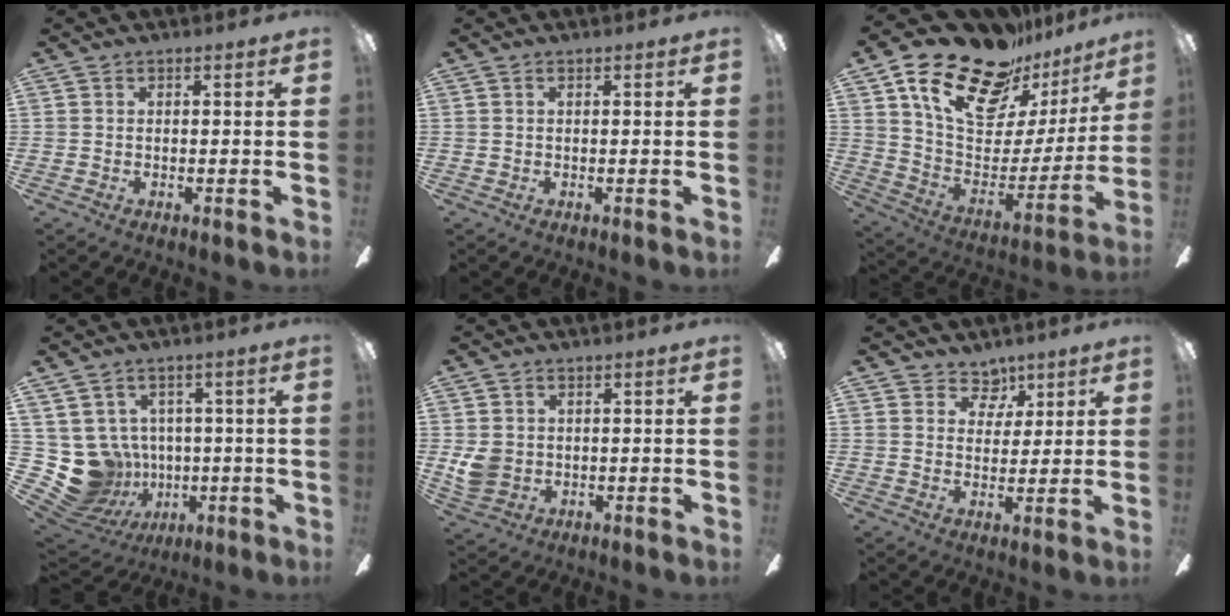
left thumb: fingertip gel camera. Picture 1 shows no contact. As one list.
[{"total": 0.0}, {"total": 24.5, "force": [17.1, 12.3, 12.6], "torque": [-0.203, -0.105, 0.305]}, {"total": 12.6, "force": [-1.1, 11.9, 4.3], "torque": [-0.134, -0.007, 0.002]}, {"total": 5.0, "force": [0.6, 4.4, 2.3], "torque": [-0.045, 0.007, 0.016]}, {"total": 6.0, "force": [4.1, 4.2, 1.2], "torque": [-0.010, -0.021, 0.071]}]